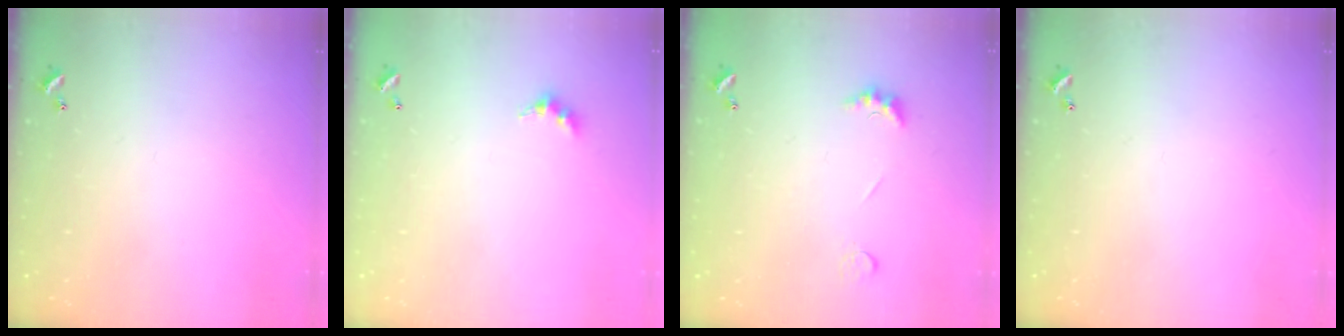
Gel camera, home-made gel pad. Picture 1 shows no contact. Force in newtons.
{"total": 3.9, "press": 3.8, "slide": 0.5}
{"total": 2.5, "press": 2.4, "slide": 0.7}
{"total": 0.0}